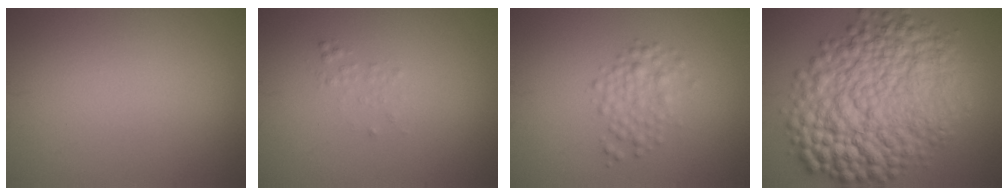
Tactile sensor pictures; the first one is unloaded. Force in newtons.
{"total": 0.7, "press": 0.7, "slide": 0.1}
{"total": 2.4, "press": 2.4, "slide": 0.0}
{"total": 13.8, "press": 13.8, "slide": 0.0}